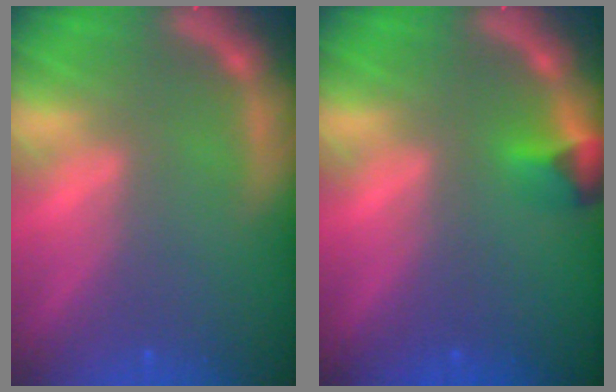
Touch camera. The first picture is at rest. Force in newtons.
{"total": 1.9}